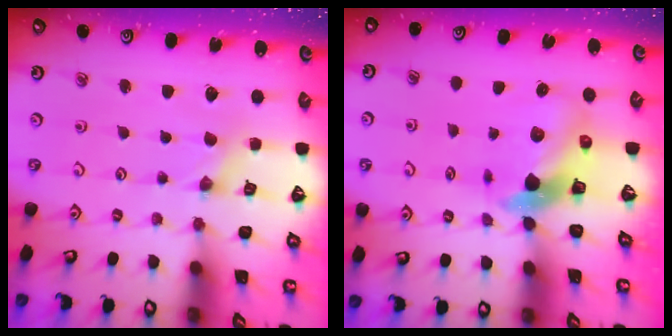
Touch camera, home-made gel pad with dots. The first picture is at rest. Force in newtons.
{"total": 7.0, "press": 6.9, "slide": 1.2}